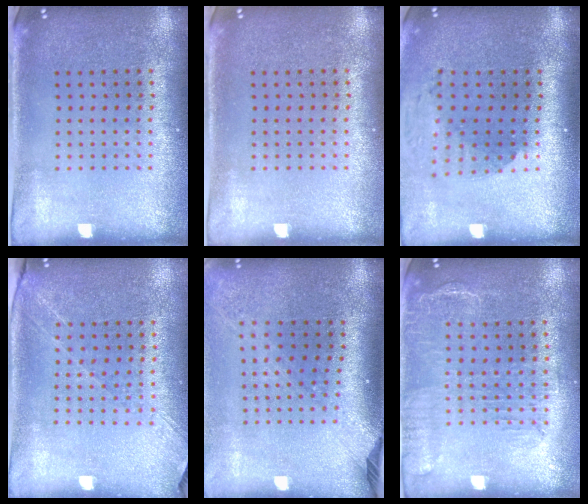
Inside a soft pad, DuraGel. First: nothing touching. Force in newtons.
{"total": 0.0}
{"total": 1.8, "press": 1.5, "slide": 1.1}
{"total": 1.4, "press": 1.3, "slide": 0.6}
{"total": 2.3, "press": 1.7, "slide": 1.6}
{"total": 1.7, "press": 1.4, "slide": 1.0}